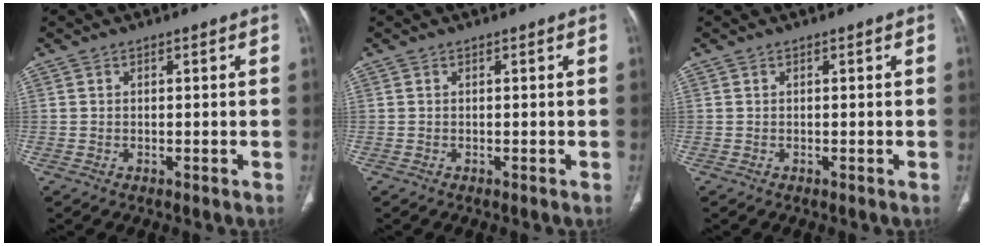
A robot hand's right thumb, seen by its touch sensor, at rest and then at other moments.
{"total": 0.0}
{"total": 0.0}